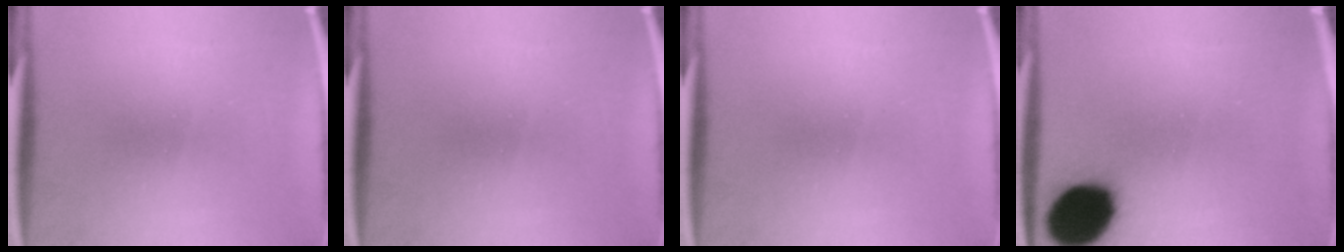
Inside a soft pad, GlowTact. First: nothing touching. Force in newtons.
{"total": 0.0}
{"total": 0.0}
{"total": 15.8}